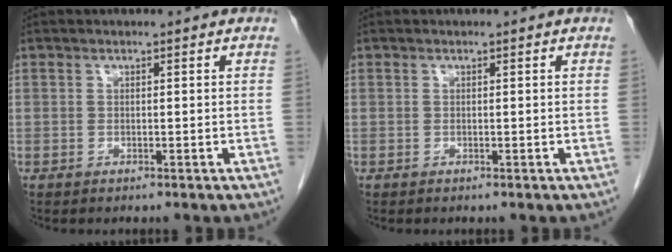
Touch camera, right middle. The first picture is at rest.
{"total": 0.0}